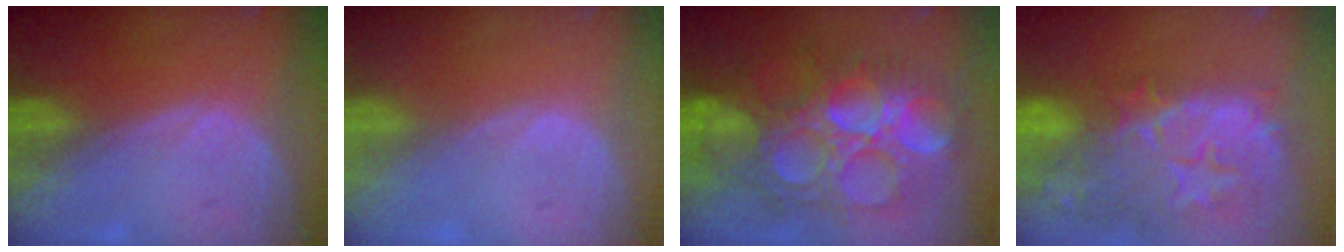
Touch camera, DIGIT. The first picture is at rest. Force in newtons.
{"total": 0.6, "press": 0.1, "slide": 0.6}
{"total": 13.6, "press": 13.5, "slide": 1.5}
{"total": 14.3, "press": 12.0, "slide": 7.9}